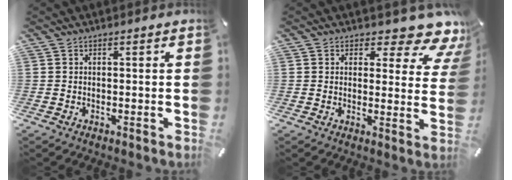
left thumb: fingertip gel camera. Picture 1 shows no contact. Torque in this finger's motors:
{"motor_torque": [1.29, 0.55, 0.21, -0.06, -0.02]}